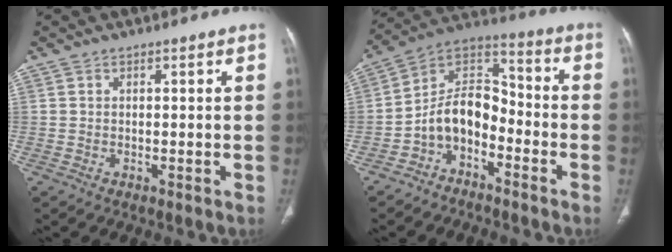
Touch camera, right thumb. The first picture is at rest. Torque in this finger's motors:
{"motor_torque": [0.44, -0.06, 0.07, -0.06, 0.18]}